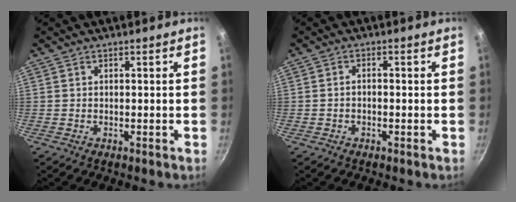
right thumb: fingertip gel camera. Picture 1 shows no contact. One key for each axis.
{"total": 1.4, "fx": -0.6, "fy": 0.8, "fz": 1.0, "tx": -0.019, "ty": 0.012, "tz": -0.011}